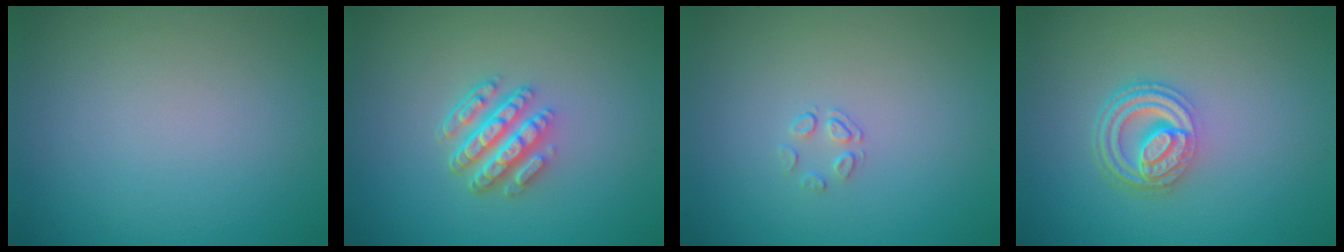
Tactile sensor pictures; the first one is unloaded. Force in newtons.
{"total": 4.8, "press": 3.5, "slide": 3.2}
{"total": 1.1, "press": 0.5, "slide": 1.0}
{"total": 4.6, "press": 3.3, "slide": 3.2}